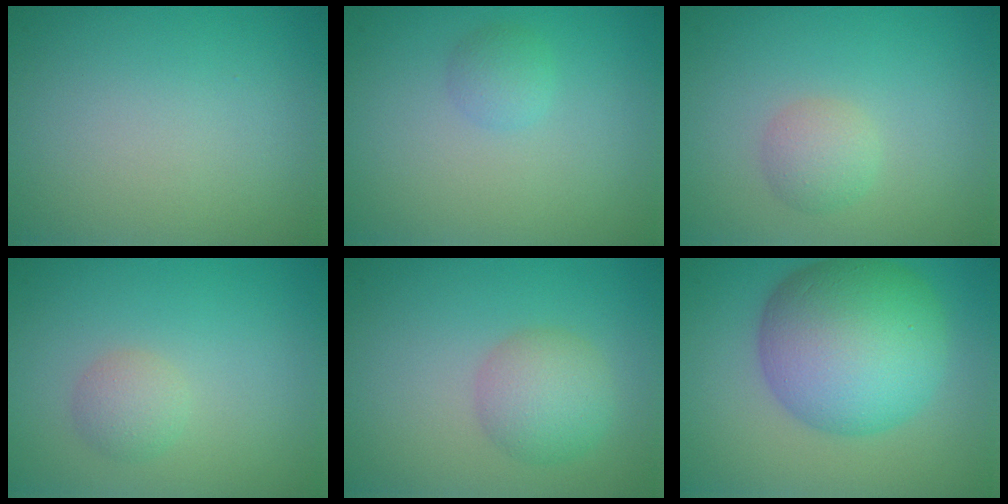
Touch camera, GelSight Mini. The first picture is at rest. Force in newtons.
{"total": 1.3, "press": 1.3, "slide": 0.0}
{"total": 1.9, "press": 1.9, "slide": 0.1}
{"total": 1.7, "press": 1.7, "slide": 0.0}
{"total": 3.5, "press": 3.5, "slide": 0.1}
{"total": 10.9, "press": 10.9, "slide": 0.2}